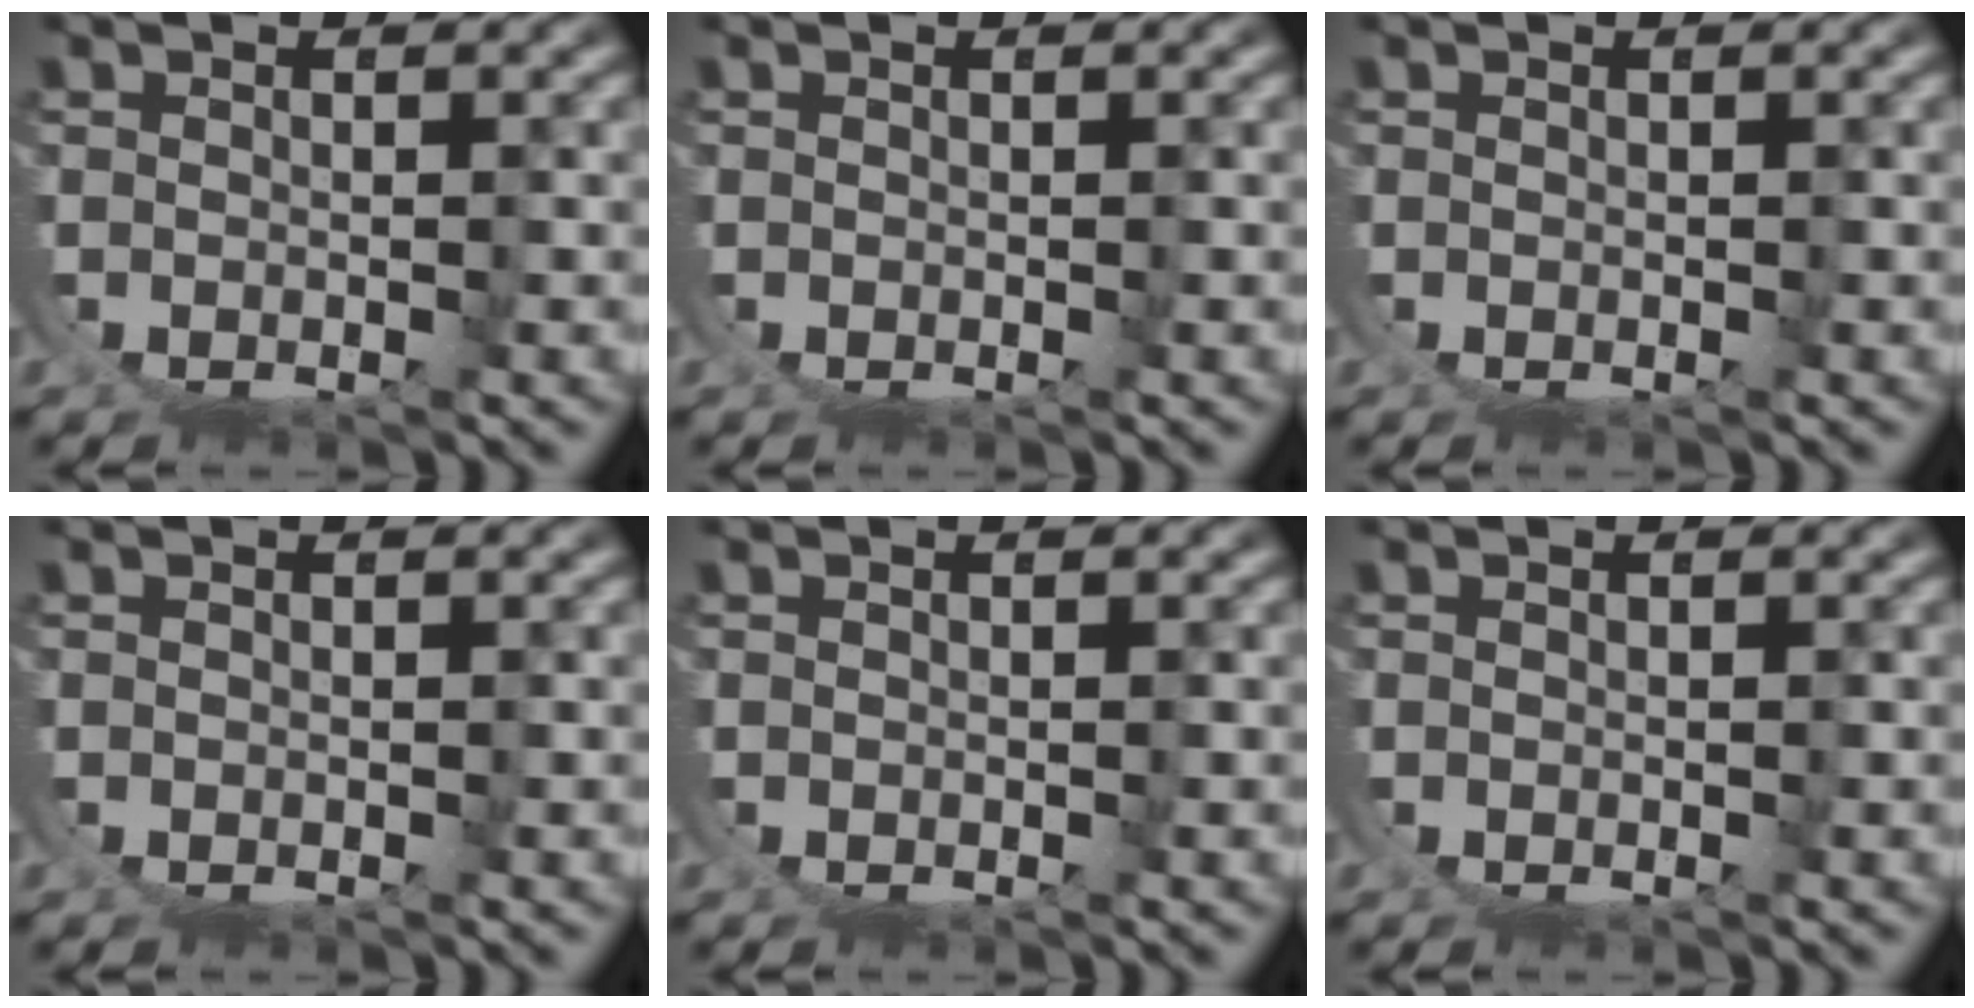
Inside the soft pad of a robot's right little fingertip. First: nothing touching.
{"total": 0.0}
{"total": 0.0}
{"total": 0.0}
{"total": 0.0}
{"total": 0.0}